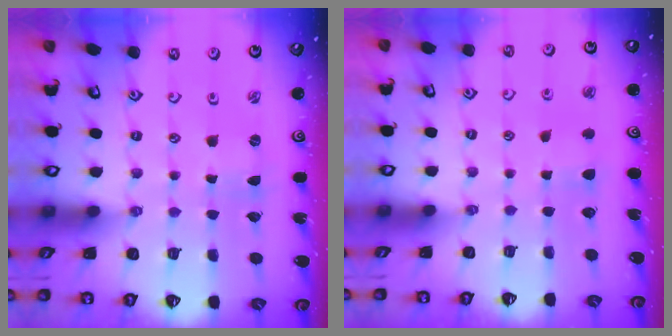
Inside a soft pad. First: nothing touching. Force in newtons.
{"total": 4.9, "press": 4.8, "slide": 1.1}